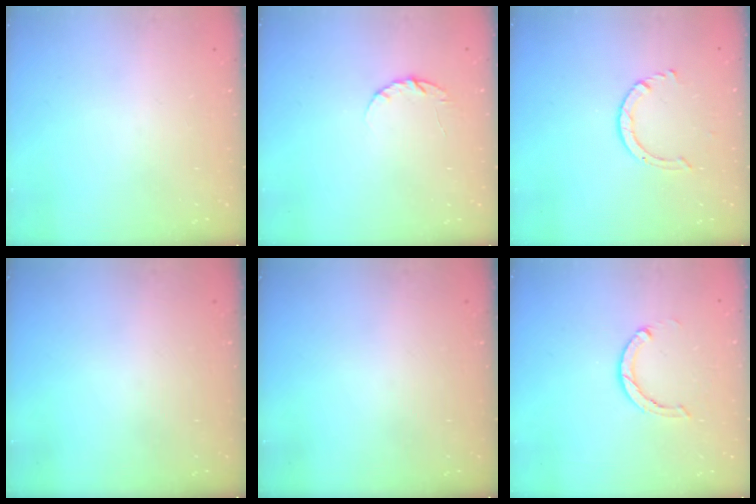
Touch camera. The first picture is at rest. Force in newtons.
{"total": 4.8, "press": 4.7, "slide": 0.6}
{"total": 4.4, "press": 4.3, "slide": 0.4}
{"total": 0.0}
{"total": 0.0}
{"total": 3.9, "press": 3.8, "slide": 0.4}